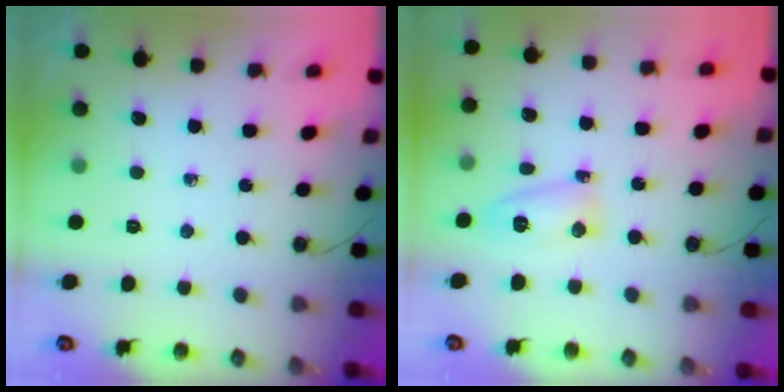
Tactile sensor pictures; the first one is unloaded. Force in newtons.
{"total": 6.0, "press": 5.8, "slide": 1.2}